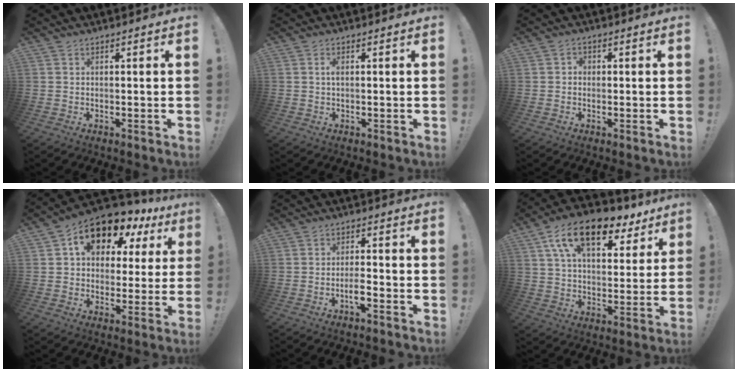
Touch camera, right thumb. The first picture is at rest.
{"total": 1.4, "force": [0.1, 0.5, 1.3], "torque": [-0.019, 0.001, -0.002]}
{"total": 1.8, "force": [-0.5, 1.5, 0.9], "torque": [-0.017, 0.007, -0.009]}
{"total": 12.9, "force": [7.1, 8.1, 7.2], "torque": [-0.119, -0.041, 0.127]}
{"total": 4.7, "force": [-2.3, 0.9, 4.0], "torque": [-0.079, 0.001, -0.039]}
{"total": 17.8, "force": [10.0, 8.8, 11.9], "torque": [-0.199, -0.046, 0.175]}